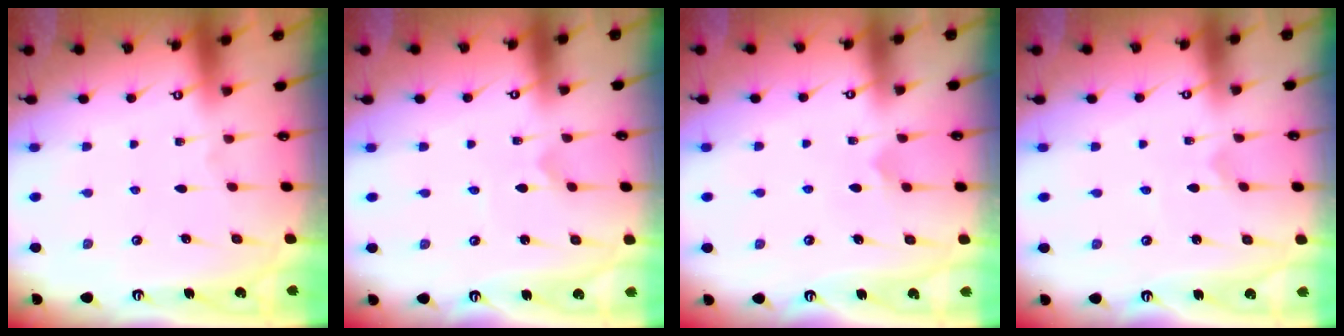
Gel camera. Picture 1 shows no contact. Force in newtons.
{"total": 0.8, "press": 0.8, "slide": 0.1}
{"total": 6.4, "press": 6.3, "slide": 0.6}
{"total": 0.6, "press": 0.6, "slide": 0.0}